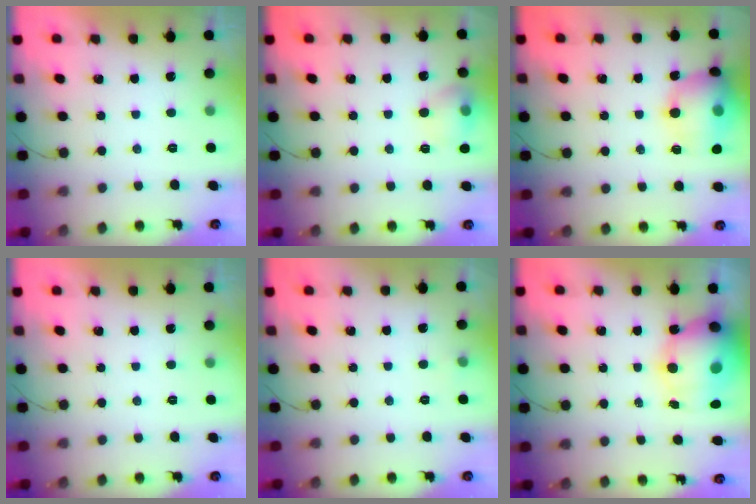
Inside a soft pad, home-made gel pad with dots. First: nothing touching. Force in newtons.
{"total": 10.0, "press": 9.9, "slide": 1.3}
{"total": 15.8, "press": 15.3, "slide": 3.7}
{"total": 0.0}
{"total": 2.9, "press": 2.6, "slide": 1.2}
{"total": 13.7, "press": 13.3, "slide": 3.3}